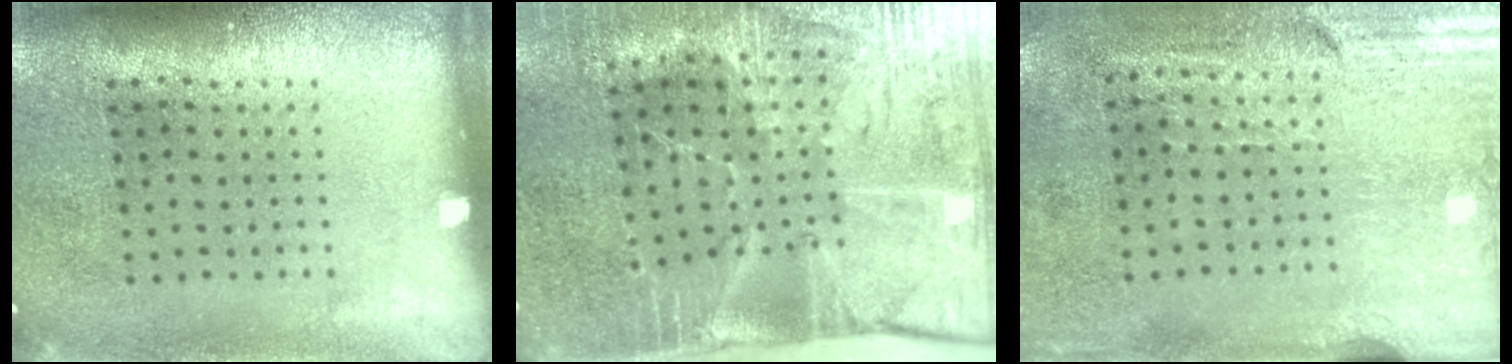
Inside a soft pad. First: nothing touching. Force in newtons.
{"total": 4.4, "press": 3.7, "slide": 2.4}
{"total": 3.0, "press": 2.5, "slide": 1.6}